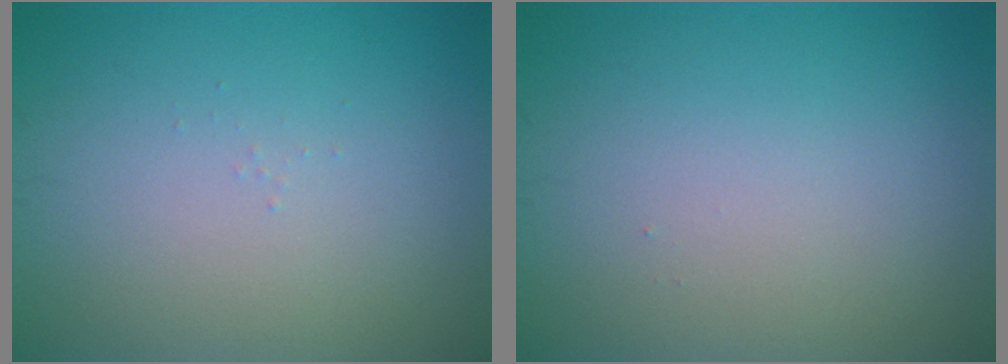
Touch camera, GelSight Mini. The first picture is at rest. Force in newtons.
{"total": 0.0}